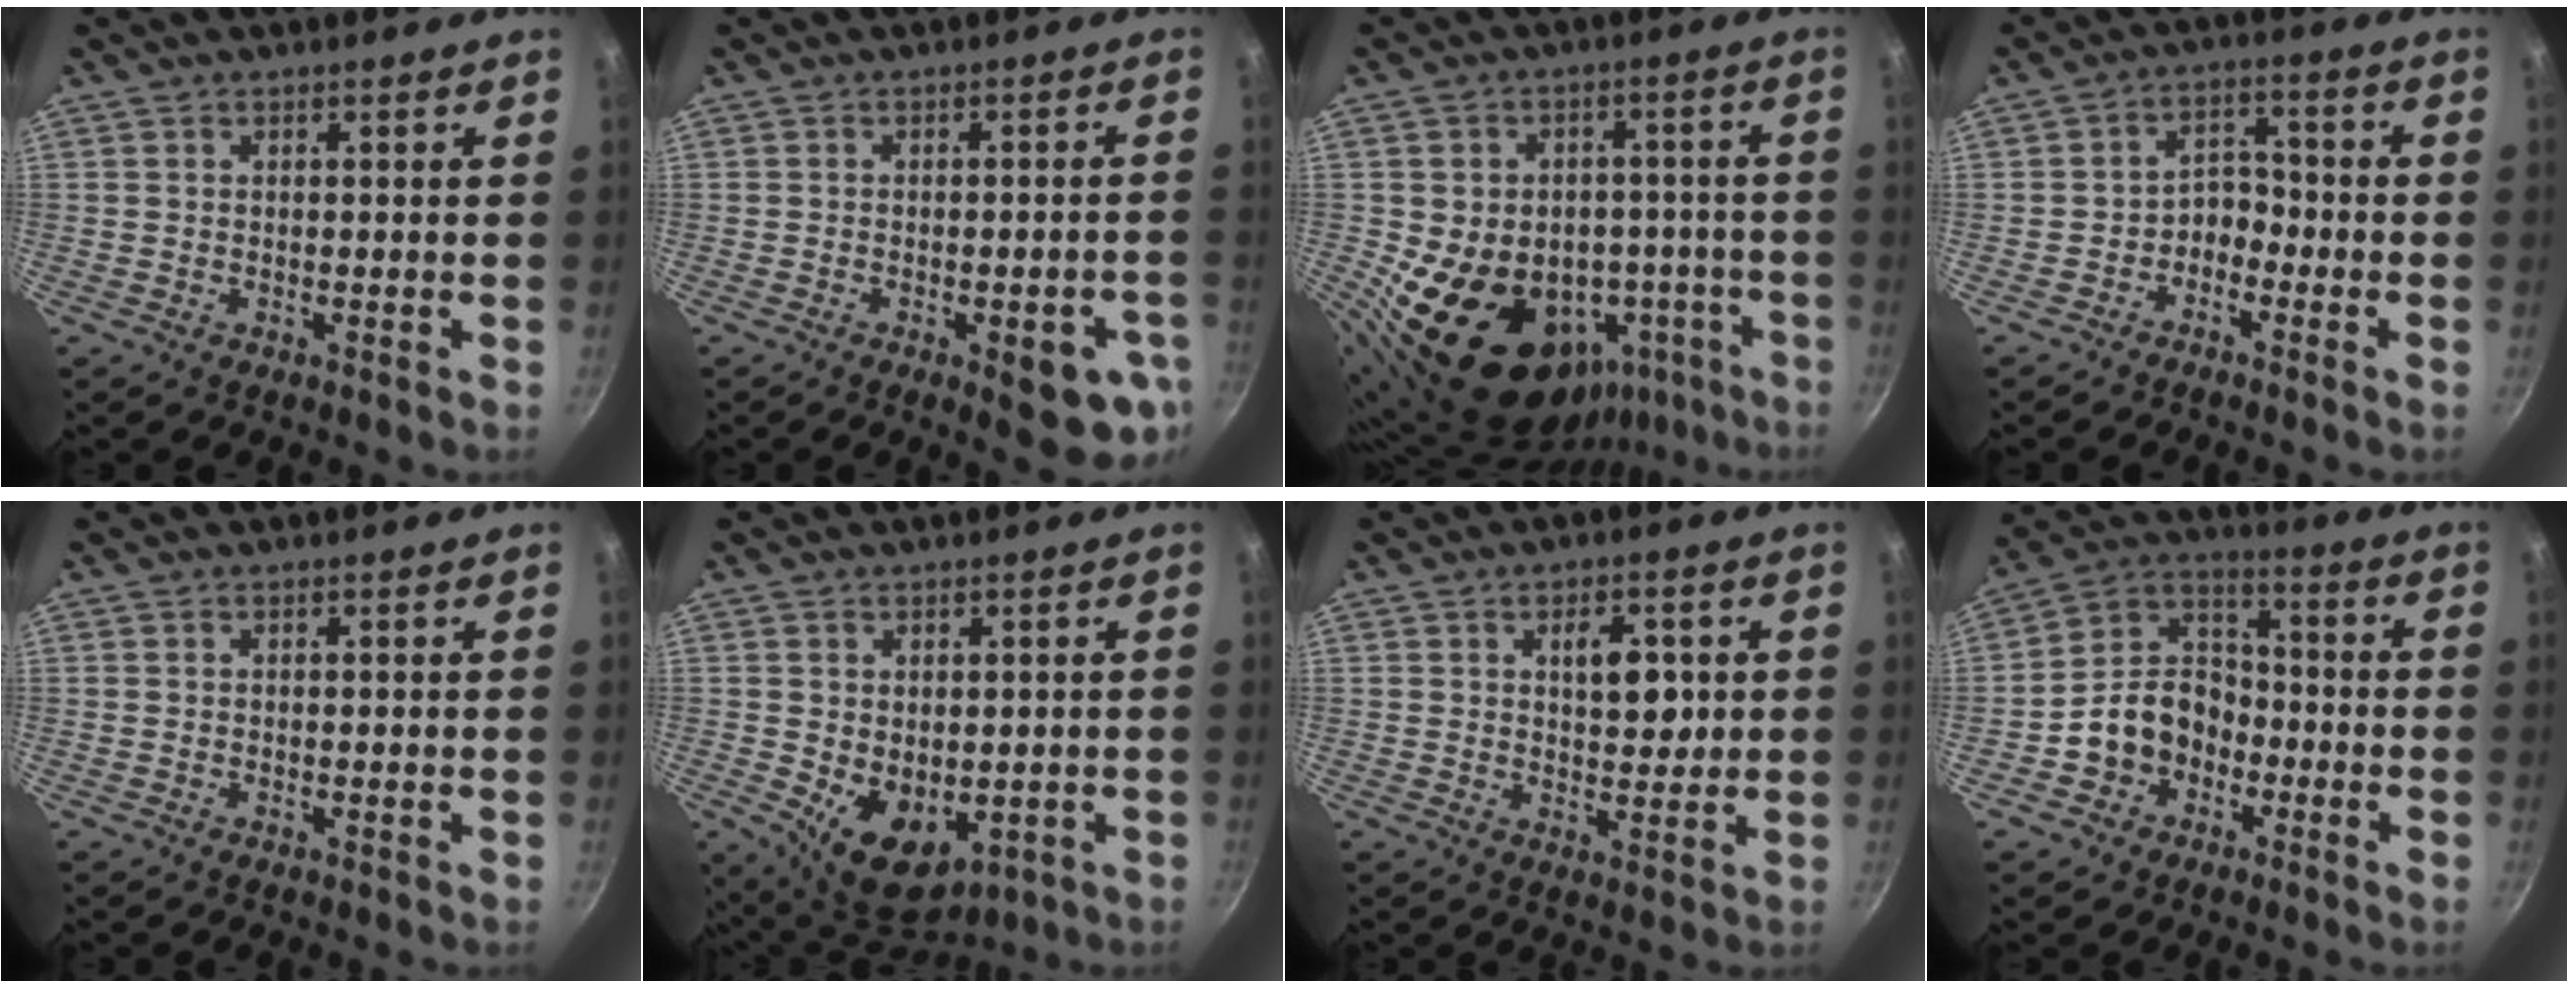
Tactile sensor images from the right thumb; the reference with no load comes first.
{"total": 10.0, "force": [-3.7, 3.5, 8.6], "torque": [-0.078, 0.011, -0.041]}
{"total": 20.1, "force": [-7.3, 15.0, 11.1], "torque": [-0.139, 0.036, -0.079]}
{"total": 4.6, "force": [-2.6, 3.1, 2.1], "torque": [-0.009, 0.040, -0.051]}
{"total": 0.0}
{"total": 10.5, "force": [-1.5, 7.3, 7.4], "torque": [-0.090, -0.017, 0.000]}
{"total": 6.9, "force": [1.4, 3.8, 5.6], "torque": [-0.058, -0.009, 0.020]}
{"total": 11.3, "force": [-4.1, 9.1, 5.4], "torque": [-0.063, 0.055, -0.084]}